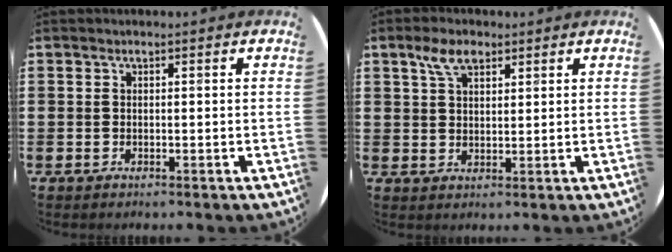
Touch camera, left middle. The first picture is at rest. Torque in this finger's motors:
{"motor_torque": [-0.13, 0.24, -0.28, -0.15]}